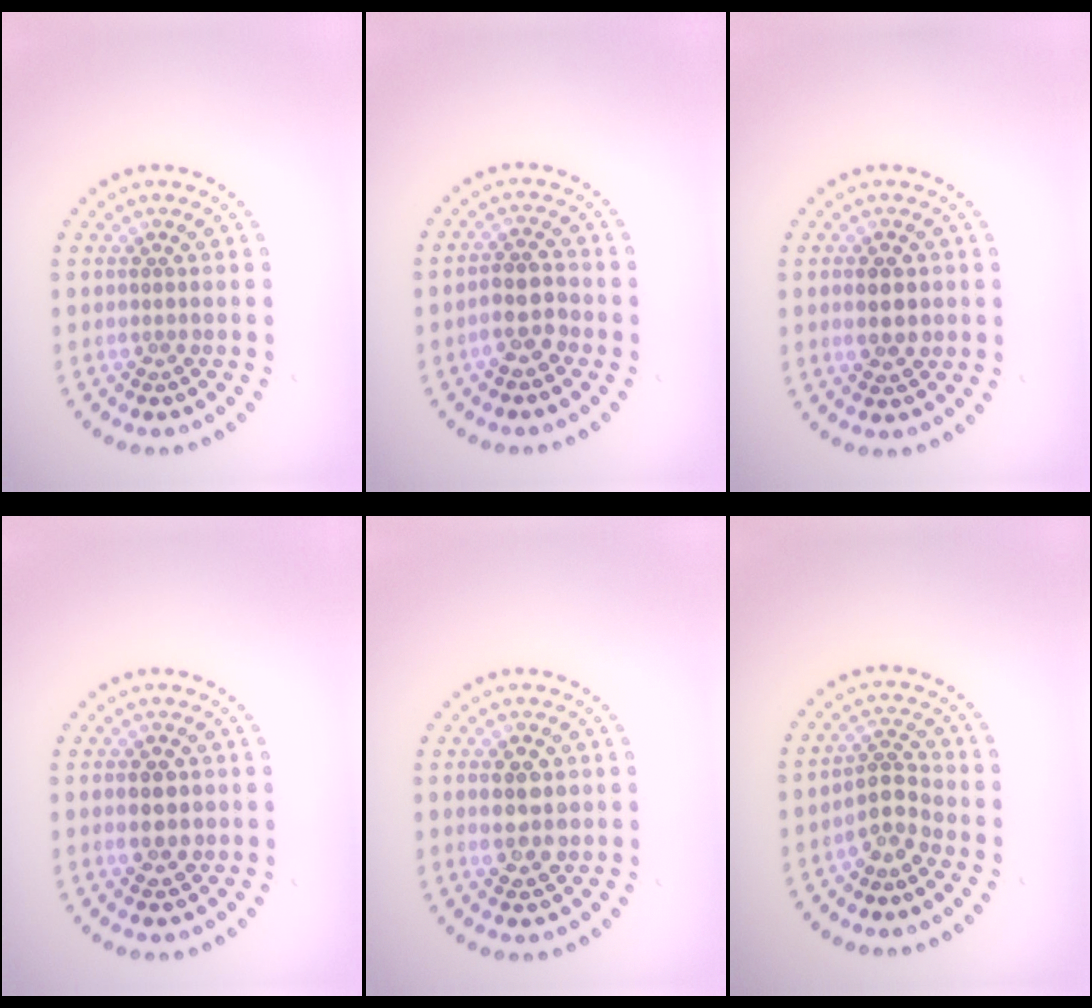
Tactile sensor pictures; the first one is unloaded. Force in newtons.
{"total": 2.7, "press": 2.5, "slide": 0.9}
{"total": 2.5, "press": 2.5, "slide": 0.1}
{"total": 3.2, "press": 3.2, "slide": 0.3}
{"total": 2.9, "press": 2.9, "slide": 0.4}
{"total": 2.1, "press": 1.6, "slide": 1.4}